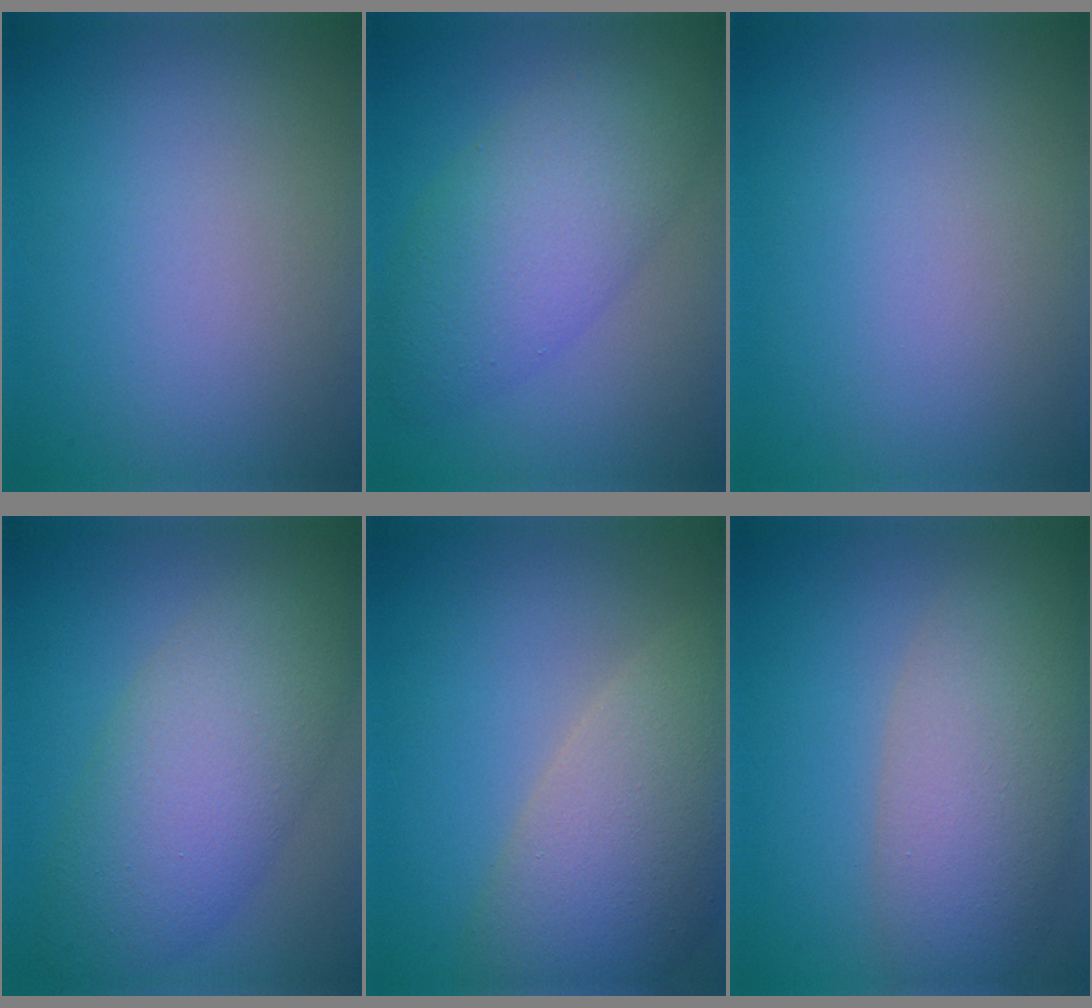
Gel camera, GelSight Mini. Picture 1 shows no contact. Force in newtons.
{"total": 6.8, "press": 6.8, "slide": 0.2}
{"total": 0.0}
{"total": 7.7, "press": 7.7, "slide": 0.1}
{"total": 8.6, "press": 8.5, "slide": 0.8}
{"total": 6.9, "press": 6.9, "slide": 0.3}